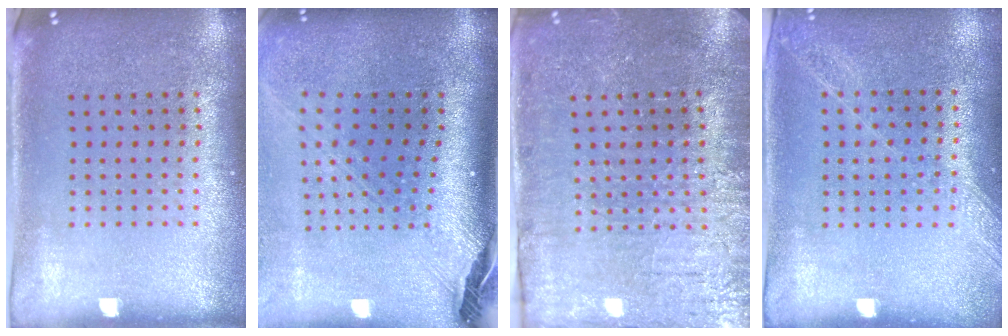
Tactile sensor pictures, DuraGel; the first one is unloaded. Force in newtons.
{"total": 2.9, "press": 2.1, "slide": 2.0}
{"total": 3.8, "press": 3.7, "slide": 0.9}
{"total": 1.2, "press": 1.2, "slide": 0.2}